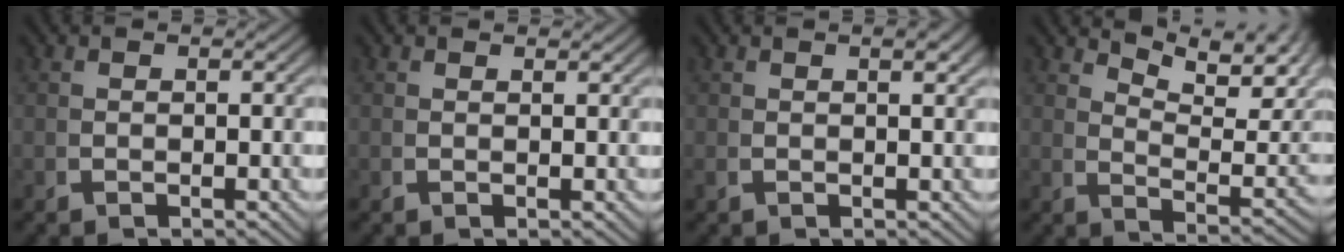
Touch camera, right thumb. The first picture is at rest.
{"total": 0.7, "force": [0.6, 0.1, 0.1], "torque": [0.000, -0.001, 0.010]}
{"total": 1.3, "force": [0.6, 0.3, 1.1], "torque": [-0.016, 0.003, 0.011]}
{"total": 8.6, "force": [4.6, 3.7, 6.2], "torque": [-0.076, 0.012, 0.071]}